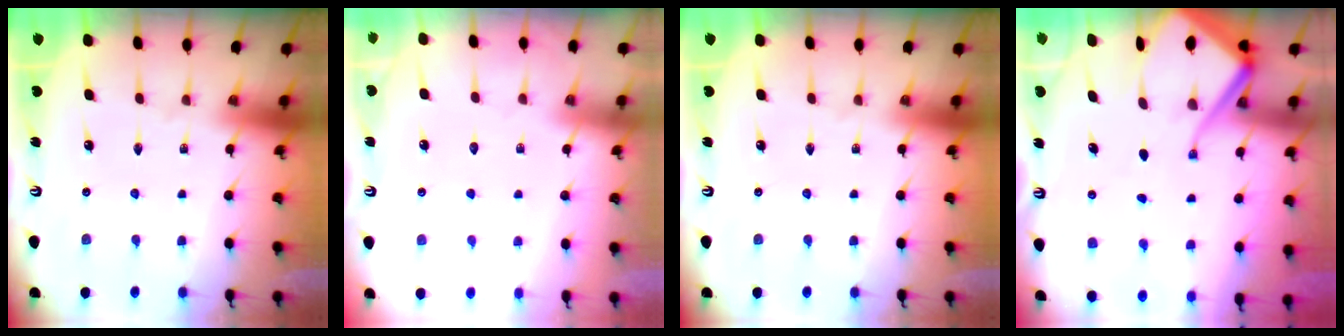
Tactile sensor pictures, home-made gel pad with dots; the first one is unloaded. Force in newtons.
{"total": 3.2, "press": 3.2, "slide": 0.4}
{"total": 0.0}
{"total": 9.2, "press": 9.2, "slide": 0.9}